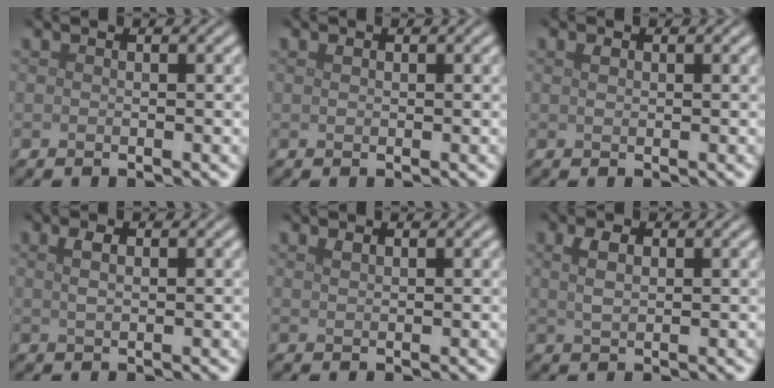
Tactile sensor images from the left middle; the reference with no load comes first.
{"total": 0.5, "force": [0.2, 0.4, 0.3], "torque": [-0.006, 0.000, 0.004]}
{"total": 0.8, "force": [0.3, 0.5, 0.5], "torque": [-0.011, -0.001, 0.007]}
{"total": 1.5, "force": [0.6, 0.6, 1.2], "torque": [-0.027, 0.001, 0.013]}
{"total": 0.7, "force": [0.6, 0.3, 0.4], "torque": [-0.008, -0.001, 0.013]}
{"total": 2.1, "force": [0.8, 1.1, 1.6], "torque": [-0.036, 0.001, 0.018]}